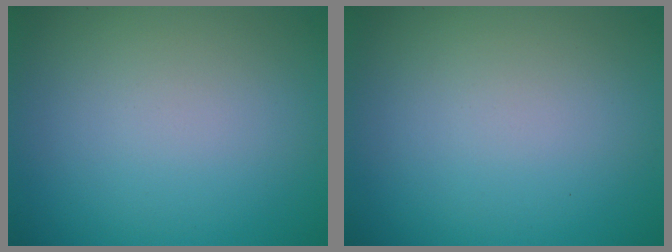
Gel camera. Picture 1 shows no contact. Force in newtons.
{"total": 0.0}